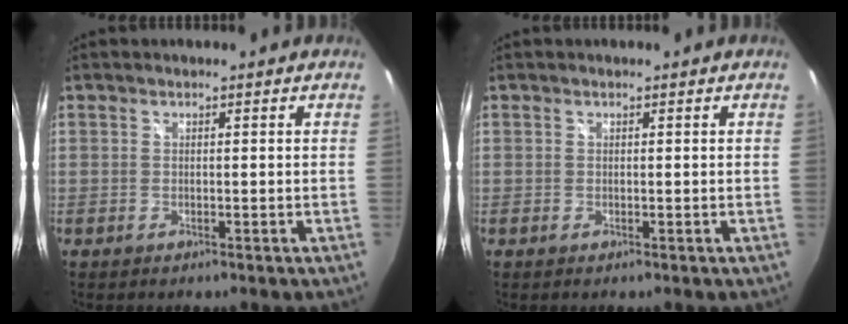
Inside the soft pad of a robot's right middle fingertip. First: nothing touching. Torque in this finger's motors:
{"motor_torque": [0.00, 0.00, 0.00, 0.01]}